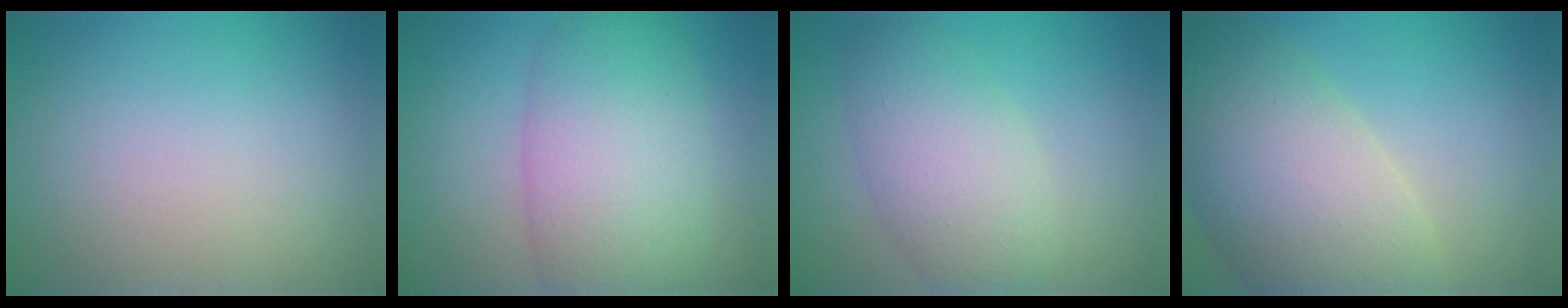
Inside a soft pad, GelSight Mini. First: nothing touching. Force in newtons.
{"total": 8.7, "press": 8.6, "slide": 0.2}
{"total": 5.5, "press": 5.5, "slide": 0.2}
{"total": 10.8, "press": 10.8, "slide": 0.6}